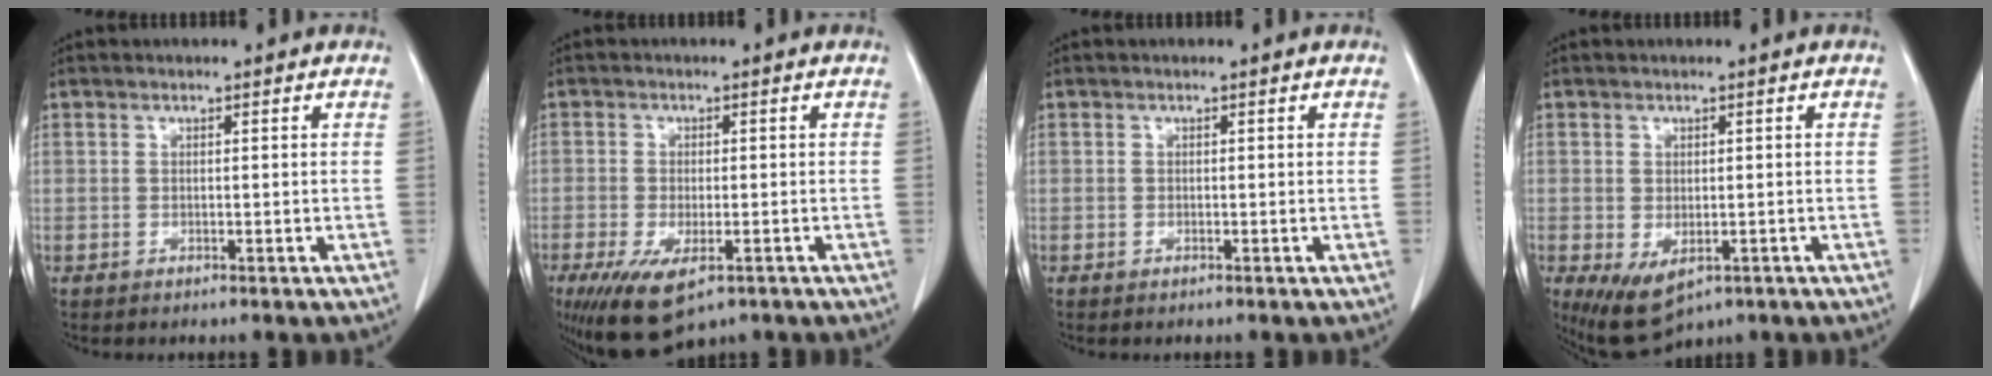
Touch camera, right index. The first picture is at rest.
{"total": 9.1, "force": [-5.1, 3.7, 6.6], "torque": [-0.116, -0.019, -0.080]}
{"total": 0.0}
{"total": 6.6, "force": [-2.9, 3.6, 4.7], "torque": [-0.073, -0.011, -0.033]}